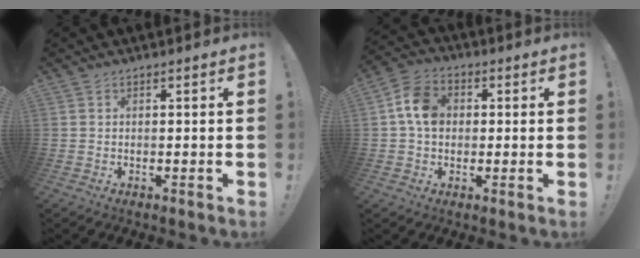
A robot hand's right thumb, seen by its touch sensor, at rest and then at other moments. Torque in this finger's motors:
{"motor_torque": [0.70, 1.35, 0.62, -0.52, 0.02]}